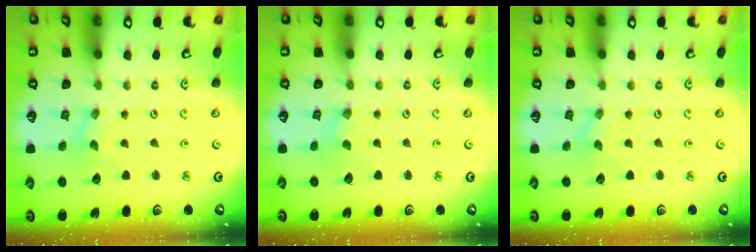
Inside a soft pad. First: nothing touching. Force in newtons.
{"total": 0.0}
{"total": 0.0}